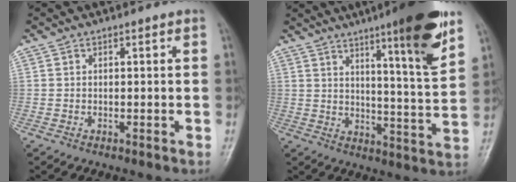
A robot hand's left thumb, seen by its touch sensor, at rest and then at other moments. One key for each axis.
{"total": 15.8, "fx": 9.3, "fy": 1.6, "fz": 12.7, "tx": -0.168, "ty": -0.053, "tz": 0.136}